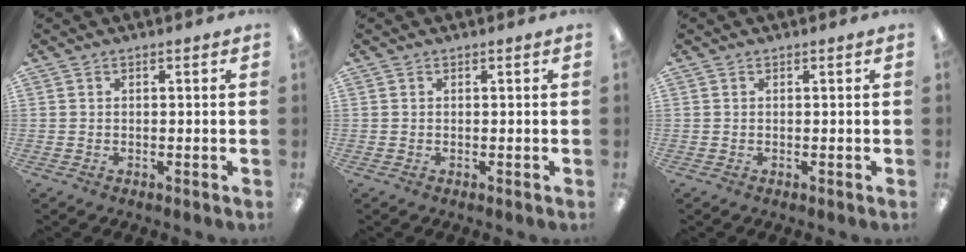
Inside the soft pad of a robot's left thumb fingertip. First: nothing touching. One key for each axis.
{"total": 0.0}
{"total": 0.0}